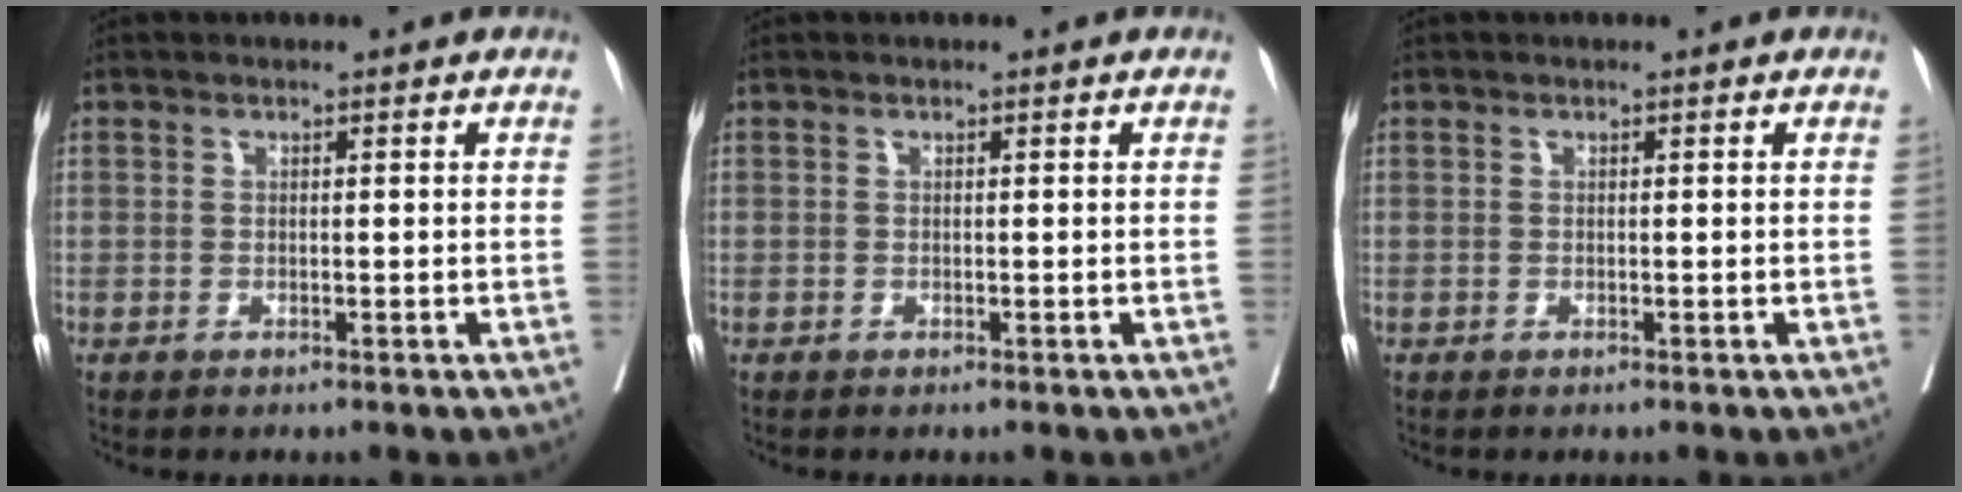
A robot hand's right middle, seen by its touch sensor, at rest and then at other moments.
{"total": 0.0}
{"total": 0.0}